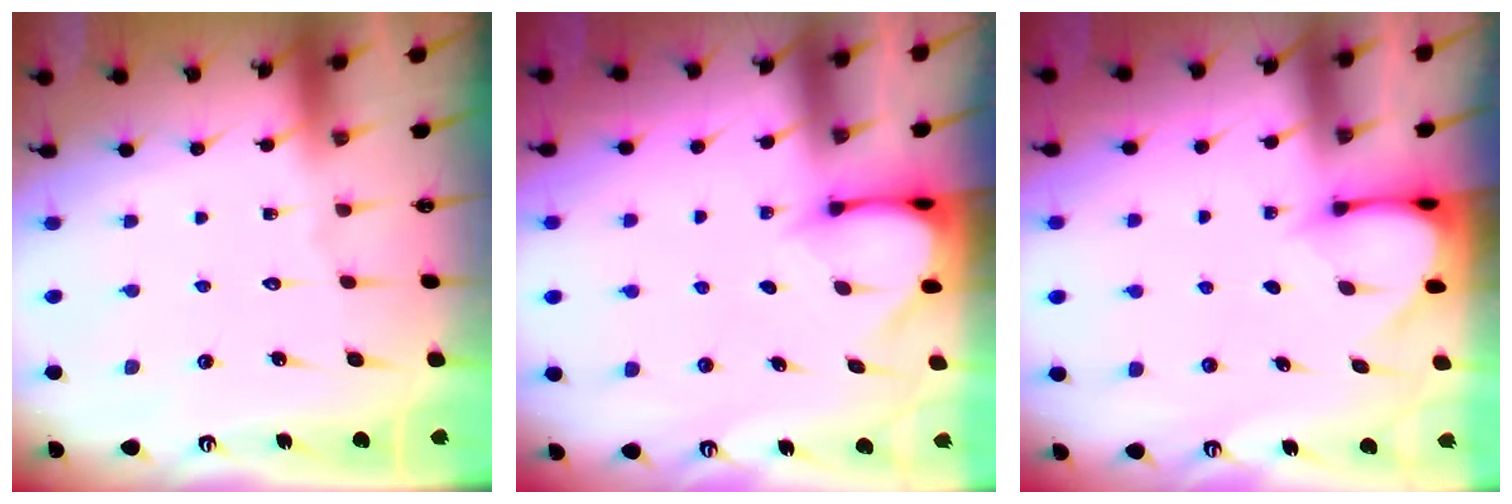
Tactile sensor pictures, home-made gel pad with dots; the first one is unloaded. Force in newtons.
{"total": 3.3, "press": 3.3, "slide": 0.3}
{"total": 3.4, "press": 3.4, "slide": 0.3}